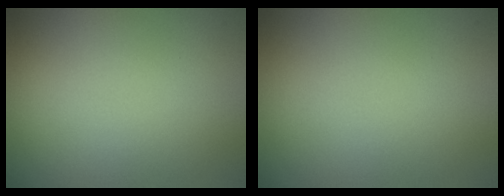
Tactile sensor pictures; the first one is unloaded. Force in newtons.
{"total": 0.0}